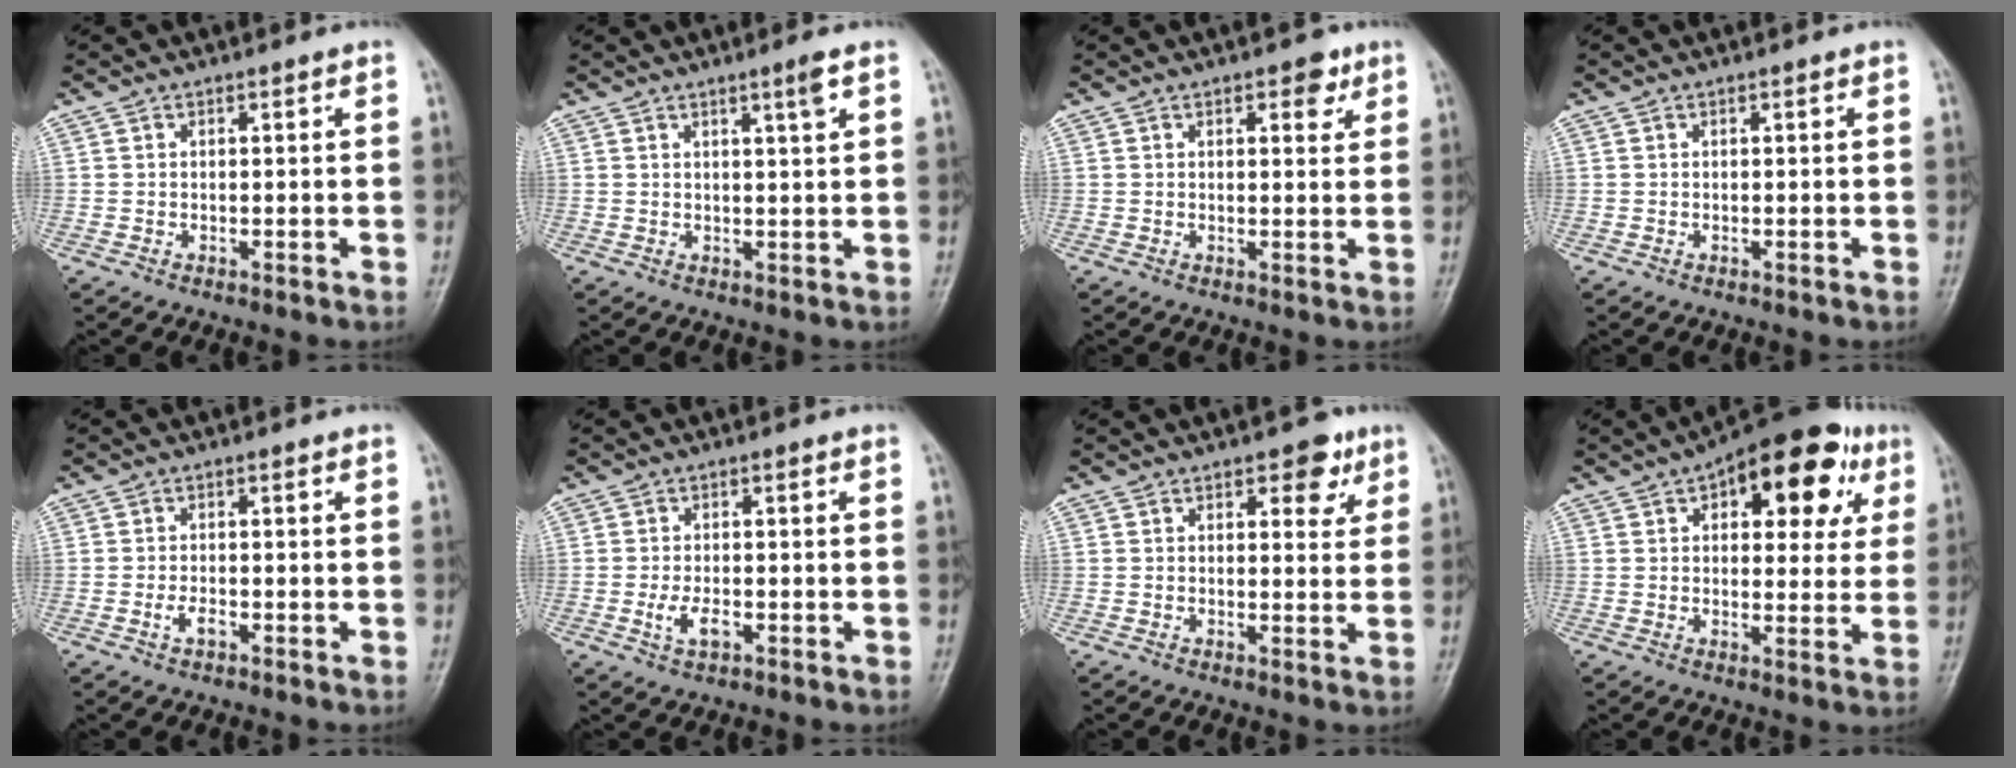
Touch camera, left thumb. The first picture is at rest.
{"total": 2.7, "force": [1.5, -0.2, 2.2], "torque": [-0.036, -0.009, 0.027]}
{"total": 3.5, "force": [1.9, 1.7, 2.3], "torque": [-0.014, -0.006, 0.022]}
{"total": 0.0}
{"total": 2.2, "force": [-1.0, 1.1, 1.6], "torque": [-0.032, 0.007, -0.019]}
{"total": 3.7, "force": [-1.3, 1.9, 2.9], "torque": [-0.058, 0.003, -0.021]}
{"total": 5.2, "force": [2.7, 2.9, 3.4], "torque": [-0.015, -0.009, 0.029]}
{"total": 17.6, "force": [7.3, 8.9, 13.3], "torque": [-0.128, 0.001, 0.090]}